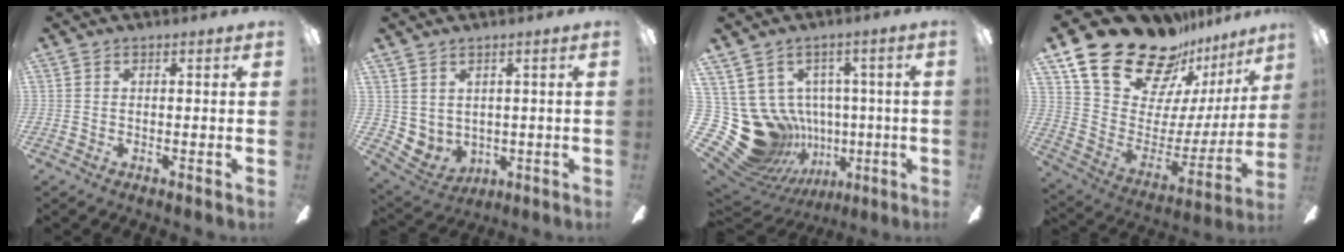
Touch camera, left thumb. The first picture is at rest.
{"total": 4.0, "force": [2.3, 3.0, 1.2], "torque": [-0.050, -0.016, 0.042]}
{"total": 19.1, "force": [-2.4, 16.7, 8.9], "torque": [-0.227, -0.017, 0.010]}
{"total": 25.1, "force": [18.4, 13.0, 11.0], "torque": [-0.182, -0.126, 0.346]}